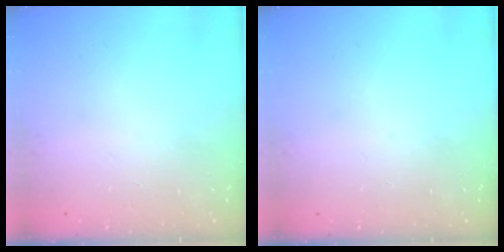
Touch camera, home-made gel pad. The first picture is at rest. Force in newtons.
{"total": 0.0}